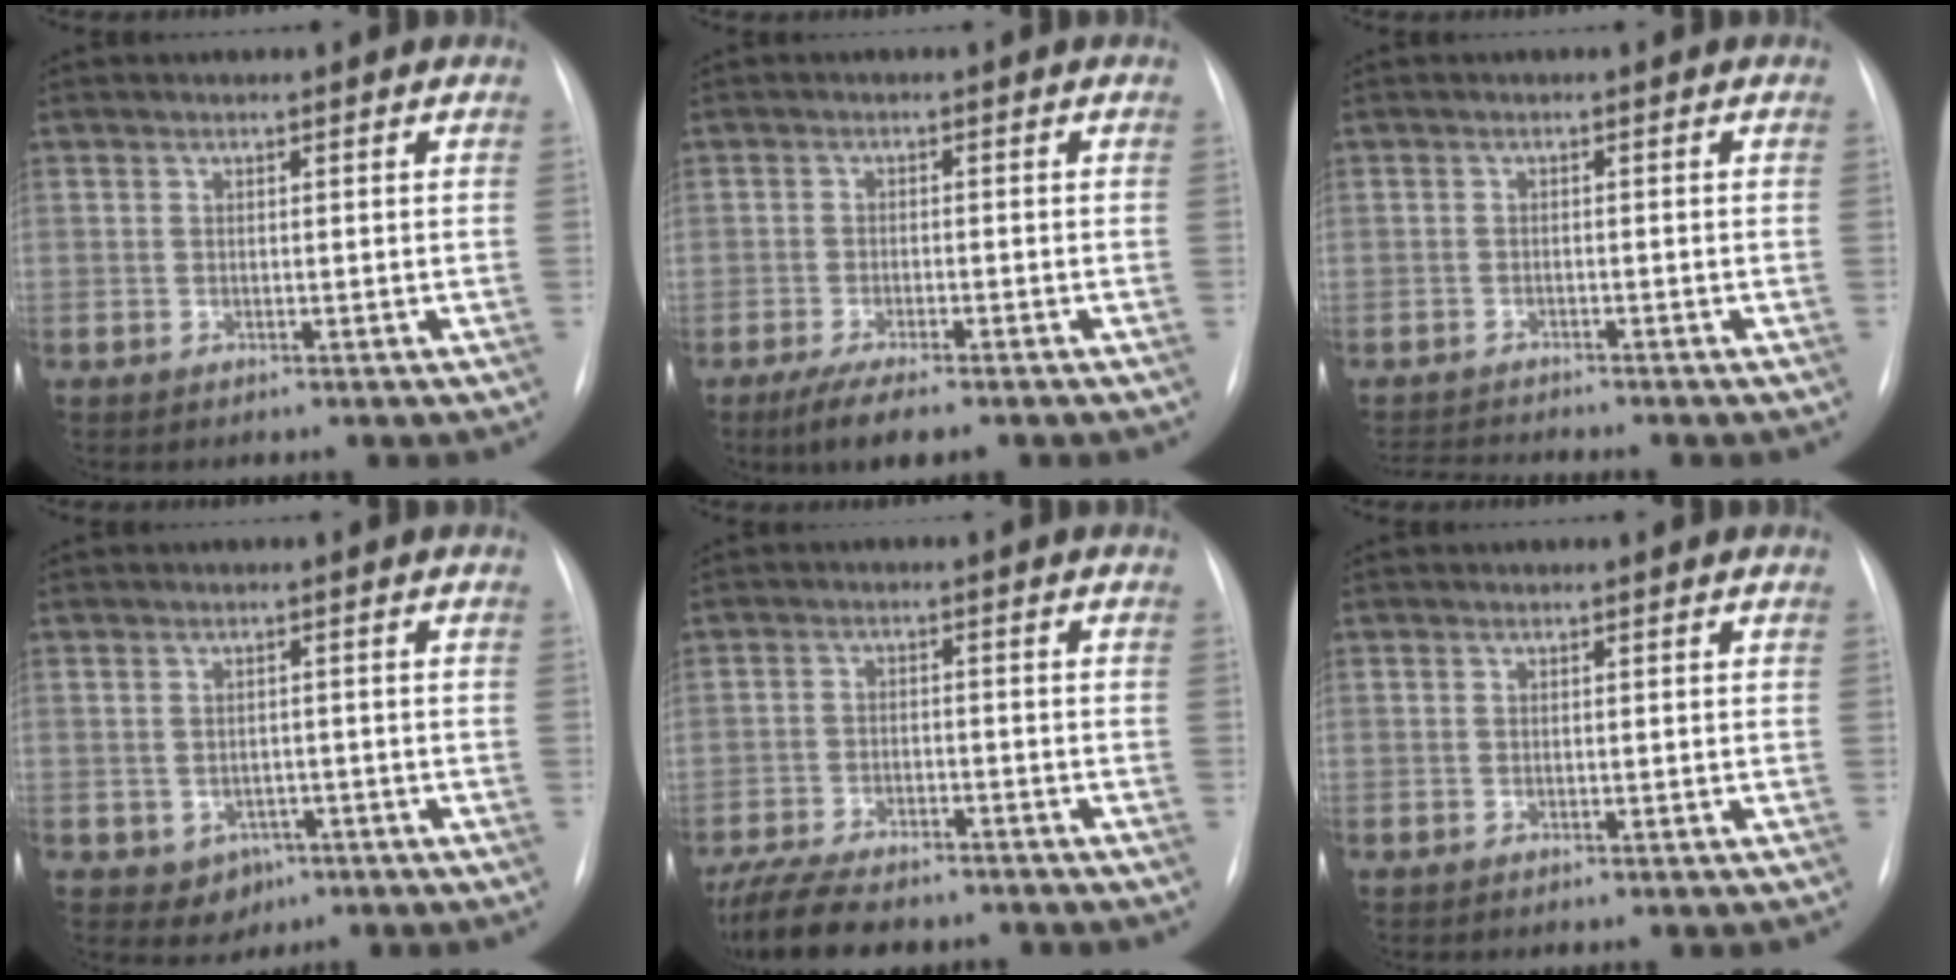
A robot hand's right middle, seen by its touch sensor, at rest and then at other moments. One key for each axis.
{"total": 6.6, "fx": -4.8, "fy": 1.1, "fz": 4.4, "tx": -0.076, "ty": -0.017, "tz": -0.072}
{"total": 4.3, "fx": -4.2, "fy": -0.6, "fz": 0.7, "tx": -0.012, "ty": -0.017, "tz": -0.070}
{"total": 3.6, "fx": -1.6, "fy": 3.0, "fz": 1.2, "tx": -0.011, "ty": 0.007, "tz": -0.011}
{"total": 13.8, "fx": -11.6, "fy": 4.3, "fz": 6.1, "tx": -0.130, "ty": -0.008, "tz": -0.175}
{"total": 0.0}